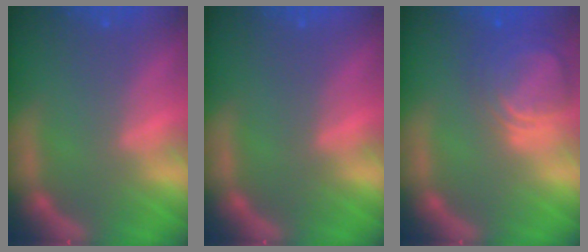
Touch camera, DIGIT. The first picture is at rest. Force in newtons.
{"total": 0.0}
{"total": 6.5}